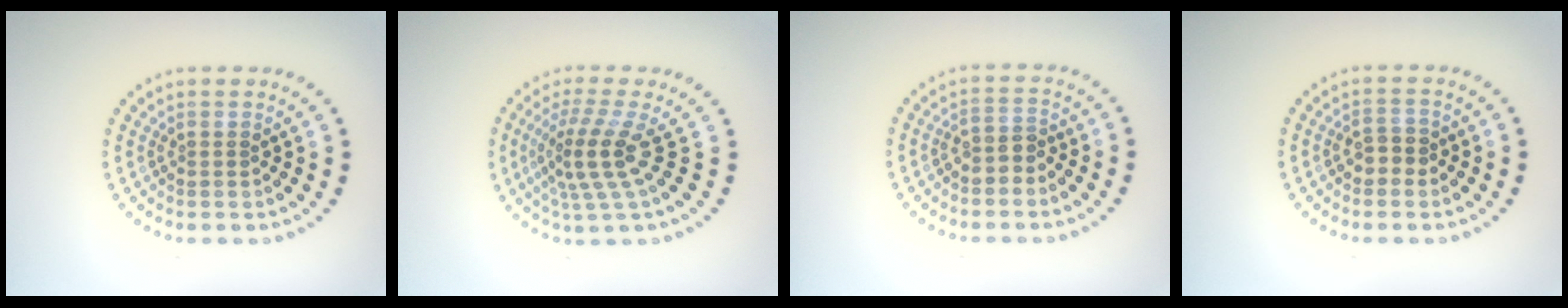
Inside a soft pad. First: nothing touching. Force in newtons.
{"total": 4.0, "press": 2.8, "slide": 2.8}
{"total": 1.8, "press": 1.6, "slide": 0.8}
{"total": 1.7, "press": 1.6, "slide": 0.6}